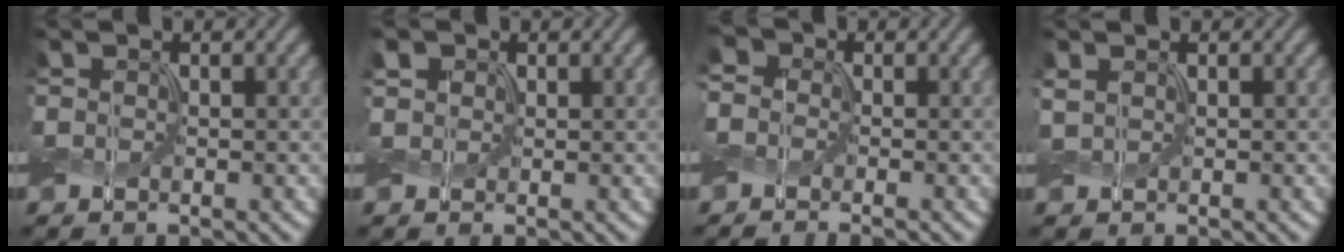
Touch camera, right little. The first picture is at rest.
{"total": 1.6, "force": [0.7, 1.3, 0.6], "torque": [-0.020, 0.003, 0.007]}
{"total": 4.6, "force": [-0.3, 3.9, 2.5], "torque": [-0.051, 0.011, -0.034]}
{"total": 0.6, "force": [0.3, 0.4, 0.4], "torque": [-0.013, 0.001, 0.007]}